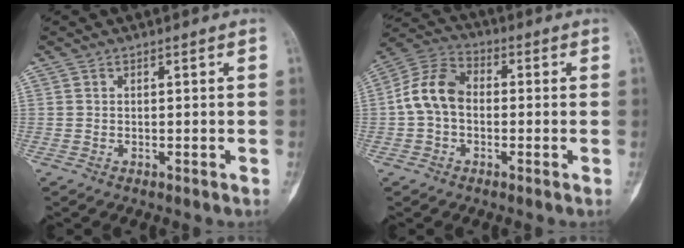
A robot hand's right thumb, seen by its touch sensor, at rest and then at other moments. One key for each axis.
{"total": 9.4, "fx": -0.5, "fy": 6.7, "fz": 6.6, "tx": -0.121, "ty": 0.030, "tz": -0.025}